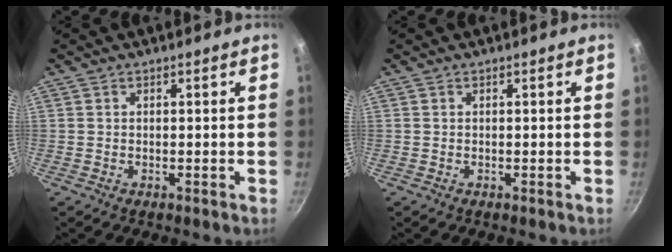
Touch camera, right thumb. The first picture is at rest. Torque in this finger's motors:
{"motor_torque": [0.00, 0.00, 0.05, -0.05, 0.00]}